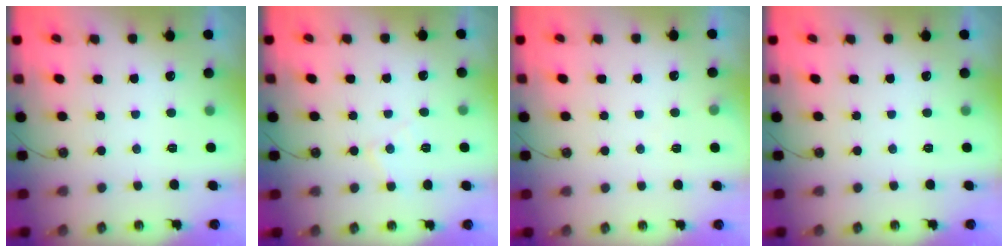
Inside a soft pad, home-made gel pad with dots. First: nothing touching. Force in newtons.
{"total": 5.6, "press": 5.6, "slide": 0.2}
{"total": 3.8, "press": 3.8, "slide": 0.7}
{"total": 0.0}